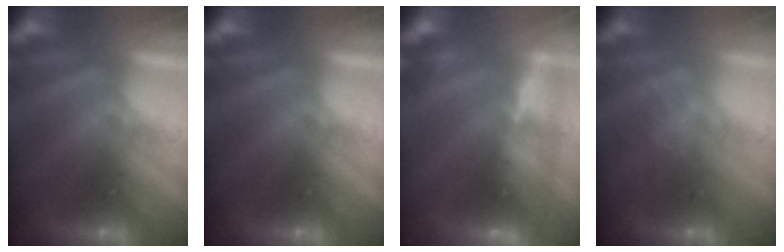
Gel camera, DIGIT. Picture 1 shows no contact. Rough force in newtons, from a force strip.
{"total": 0.0}
{"total": 10.2}
{"total": 1.3}